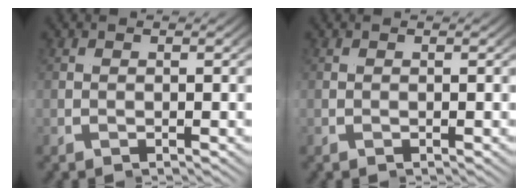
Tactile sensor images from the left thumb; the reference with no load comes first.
{"total": 0.0}